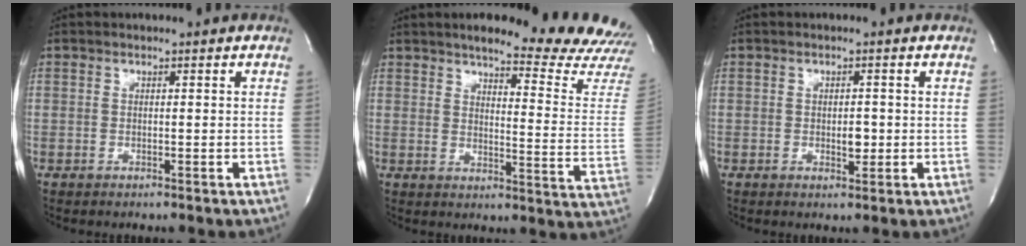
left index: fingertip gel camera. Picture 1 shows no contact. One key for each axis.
{"total": 18.8, "fx": 17.3, "fy": 0.1, "fz": 7.4, "tx": -0.095, "ty": -0.106, "tz": 0.194}
{"total": 2.0, "fx": -1.0, "fy": 1.0, "fz": 1.4, "tx": -0.021, "ty": -0.010, "tz": -0.013}